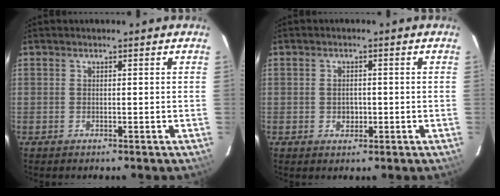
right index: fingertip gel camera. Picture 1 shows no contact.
{"total": 2.4, "force": [-0.3, 2.0, 1.3], "torque": [-0.021, 0.003, -0.001]}